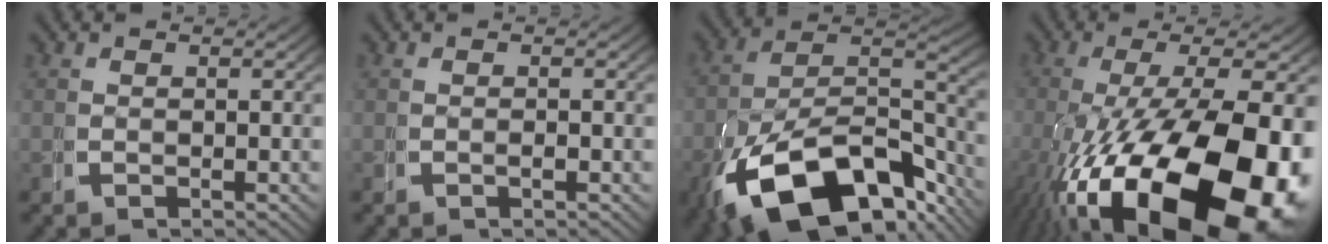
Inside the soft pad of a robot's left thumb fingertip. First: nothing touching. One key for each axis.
{"total": 0.5, "fx": -0.3, "fy": 0.1, "fz": 0.4, "tx": -0.011, "ty": 0.001, "tz": -0.009}
{"total": 17.4, "fx": -6.9, "fy": 10.2, "fz": 12.3, "tx": -0.236, "ty": -0.066, "tz": -0.081}
{"total": 21.8, "fx": -5.9, "fy": 11.6, "fz": 17.5, "tx": -0.339, "ty": -0.080, "tz": -0.044}